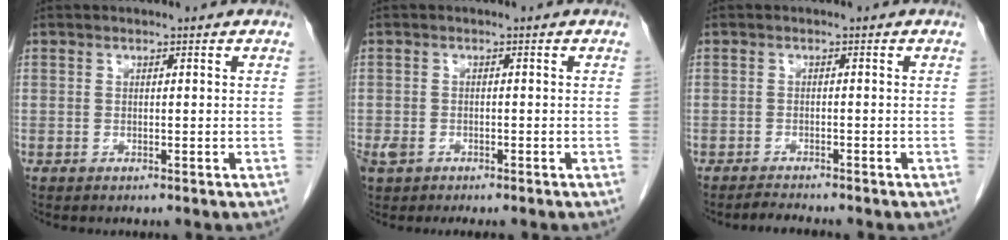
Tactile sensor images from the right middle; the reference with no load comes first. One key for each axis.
{"total": 2.6, "fx": -1.7, "fy": 1.4, "fz": 1.3, "tx": -0.028, "ty": -0.001, "tz": -0.023}
{"total": 1.9, "fx": -1.9, "fy": -0.3, "fz": 0.4, "tx": -0.017, "ty": -0.012, "tz": -0.032}